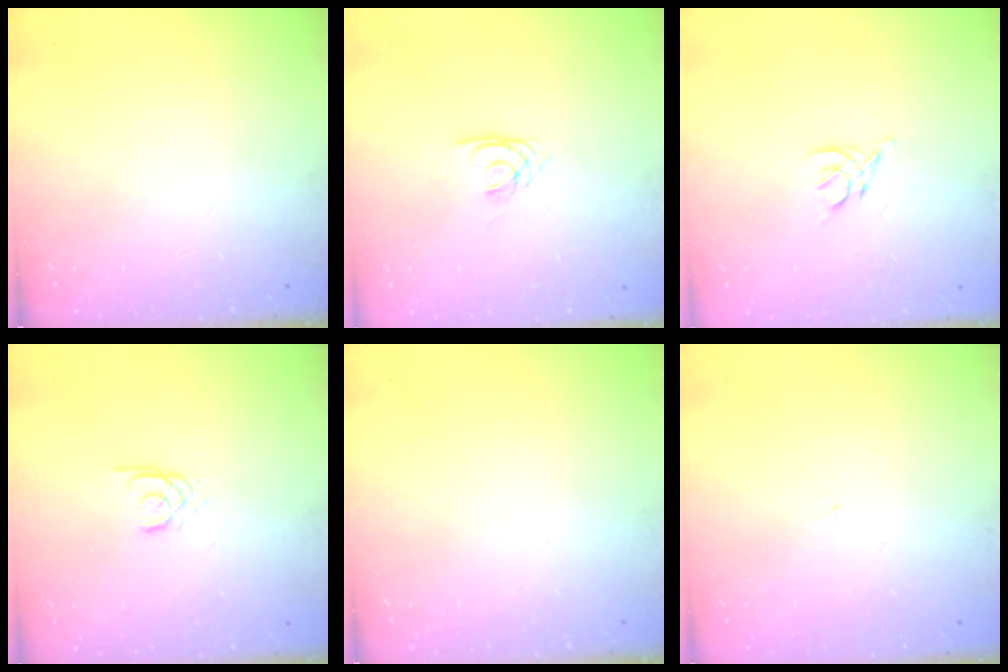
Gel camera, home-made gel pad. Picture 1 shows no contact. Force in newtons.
{"total": 2.2, "press": 2.2, "slide": 0.3}
{"total": 2.5, "press": 2.4, "slide": 0.7}
{"total": 2.4, "press": 2.4, "slide": 0.1}
{"total": 0.0}
{"total": 0.8, "press": 0.8, "slide": 0.1}